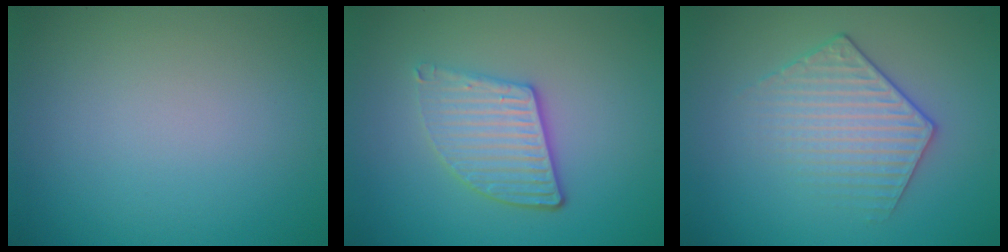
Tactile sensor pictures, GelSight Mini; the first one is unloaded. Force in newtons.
{"total": 4.0, "press": 3.3, "slide": 2.2}
{"total": 3.5, "press": 3.2, "slide": 1.4}